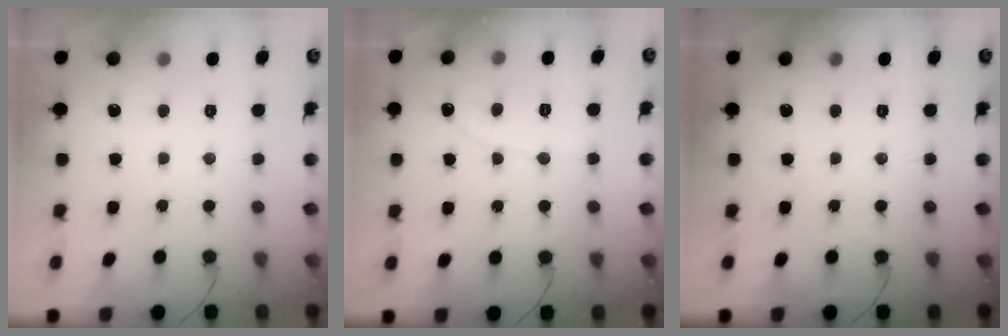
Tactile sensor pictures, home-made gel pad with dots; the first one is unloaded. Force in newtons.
{"total": 1.9, "press": 1.9, "slide": 0.1}
{"total": 0.0}